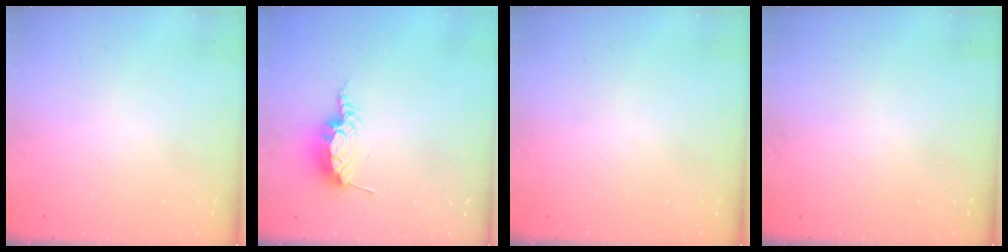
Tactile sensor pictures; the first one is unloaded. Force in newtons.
{"total": 8.9, "press": 8.8, "slide": 0.9}
{"total": 0.0}
{"total": 0.0}